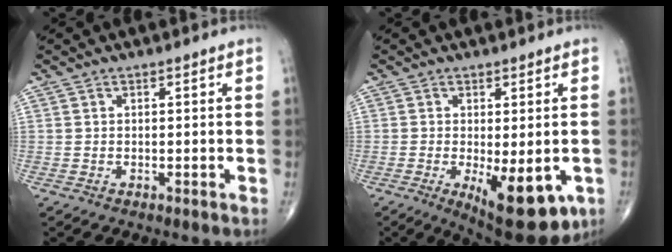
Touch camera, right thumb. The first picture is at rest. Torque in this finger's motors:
{"motor_torque": [-0.33, 0.42, 0.03, -0.22, 0.25]}